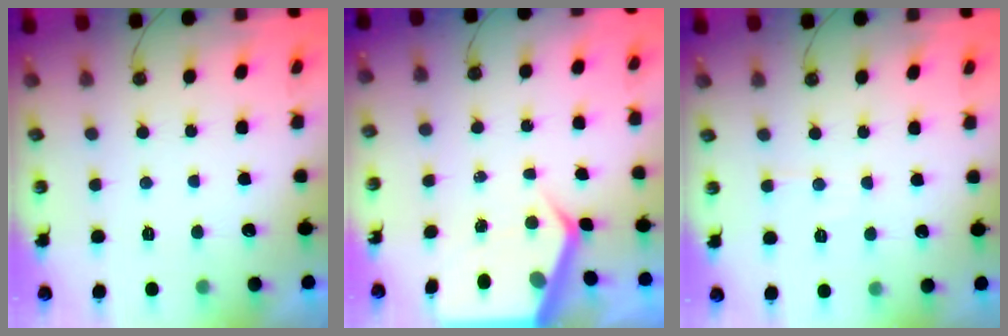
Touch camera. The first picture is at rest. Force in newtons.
{"total": 5.8, "press": 5.8, "slide": 0.3}
{"total": 5.6, "press": 5.6, "slide": 0.8}